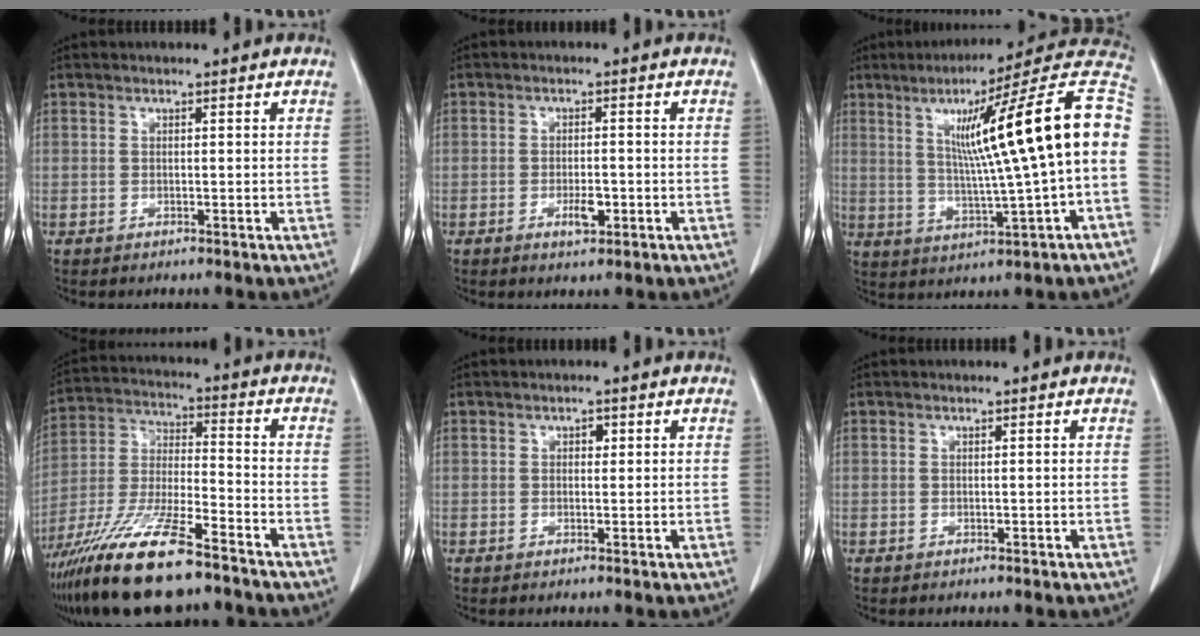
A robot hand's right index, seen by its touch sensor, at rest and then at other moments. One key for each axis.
{"total": 3.0, "fx": -1.0, "fy": 1.0, "fz": 2.7, "tx": -0.044, "ty": 0.001, "tz": -0.013}
{"total": 20.1, "fx": 2.8, "fy": -0.3, "fz": 19.9, "tx": -0.274, "ty": 0.032, "tz": 0.034}
{"total": 15.6, "fx": -11.0, "fy": 1.9, "fz": 10.9, "tx": -0.227, "ty": -0.028, "tz": -0.205}
{"total": 1.4, "fx": 0.6, "fy": 0.8, "fz": 1.0, "tx": -0.006, "ty": -0.001, "tz": 0.006}
{"total": 0.0}